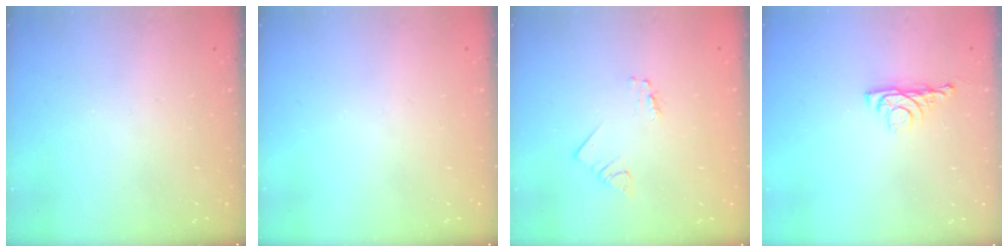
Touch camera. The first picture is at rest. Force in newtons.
{"total": 0.0}
{"total": 1.2, "press": 1.2, "slide": 0.1}
{"total": 4.3, "press": 4.2, "slide": 0.7}